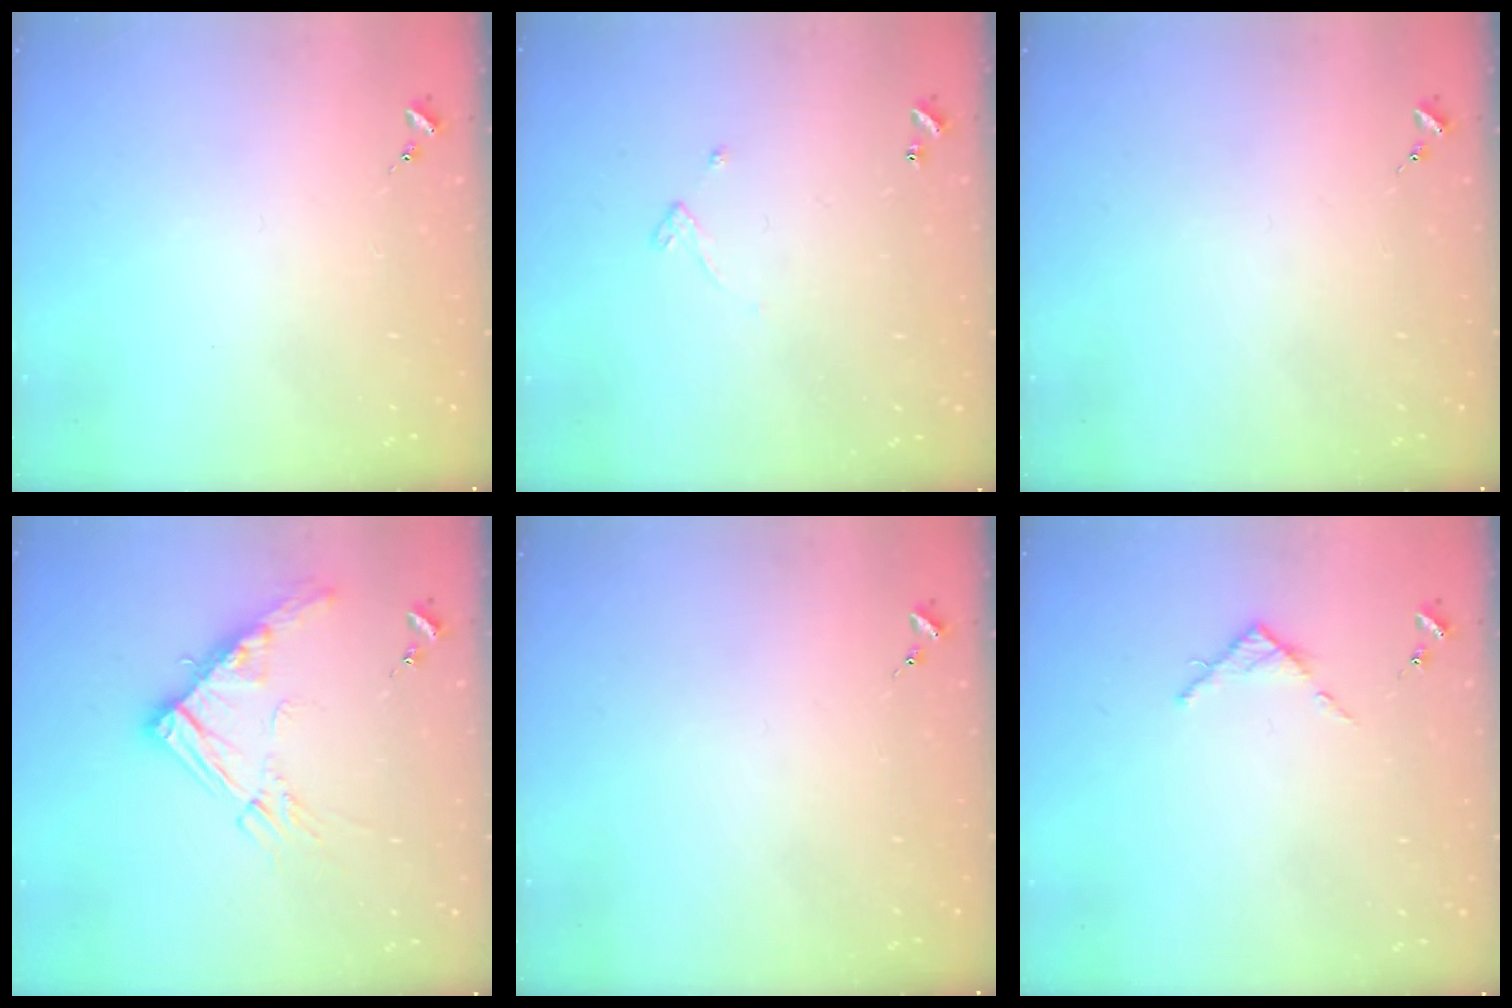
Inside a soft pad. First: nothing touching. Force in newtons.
{"total": 3.4, "press": 3.4, "slide": 0.5}
{"total": 0.0}
{"total": 14.3, "press": 14.2, "slide": 1.4}
{"total": 0.0}
{"total": 3.7, "press": 3.7, "slide": 0.5}